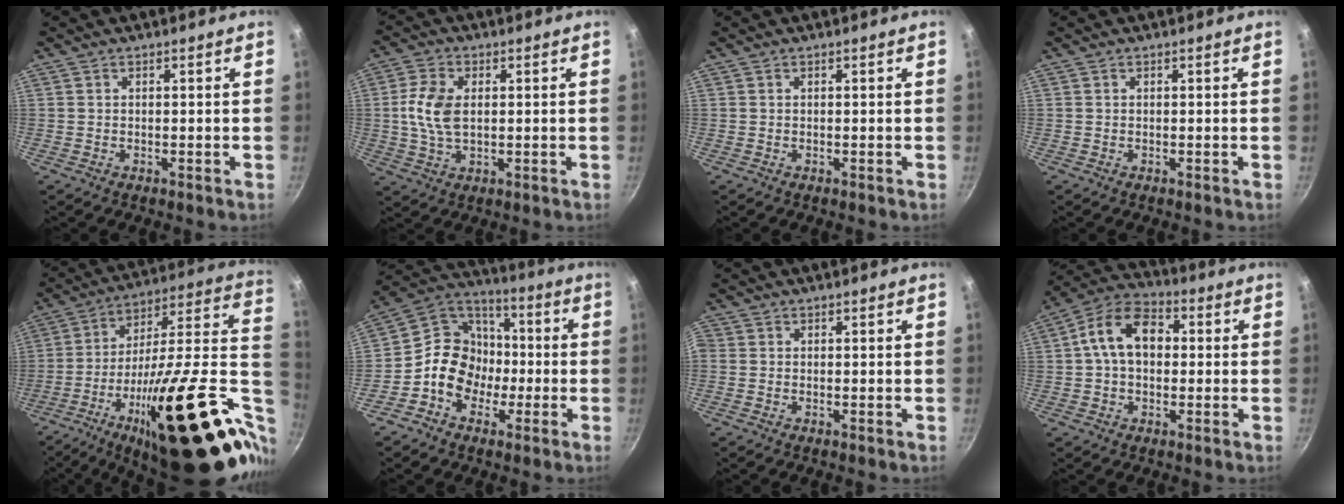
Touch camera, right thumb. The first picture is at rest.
{"total": 8.6, "force": [1.0, 5.3, 6.7], "torque": [-0.128, 0.003, 0.017]}
{"total": 0.0}
{"total": 0.0}
{"total": 39.1, "force": [-8.4, 12.5, 36.1], "torque": [-0.501, 0.016, -0.132]}
{"total": 13.2, "force": [-3.3, 11.1, 6.4], "torque": [-0.058, 0.051, -0.076]}
{"total": 0.5, "force": [-0.1, 0.4, 0.3], "torque": [-0.010, 0.000, -0.005]}
{"total": 11.6, "force": [1.2, 8.0, 8.3], "torque": [-0.113, 0.032, 0.001]}